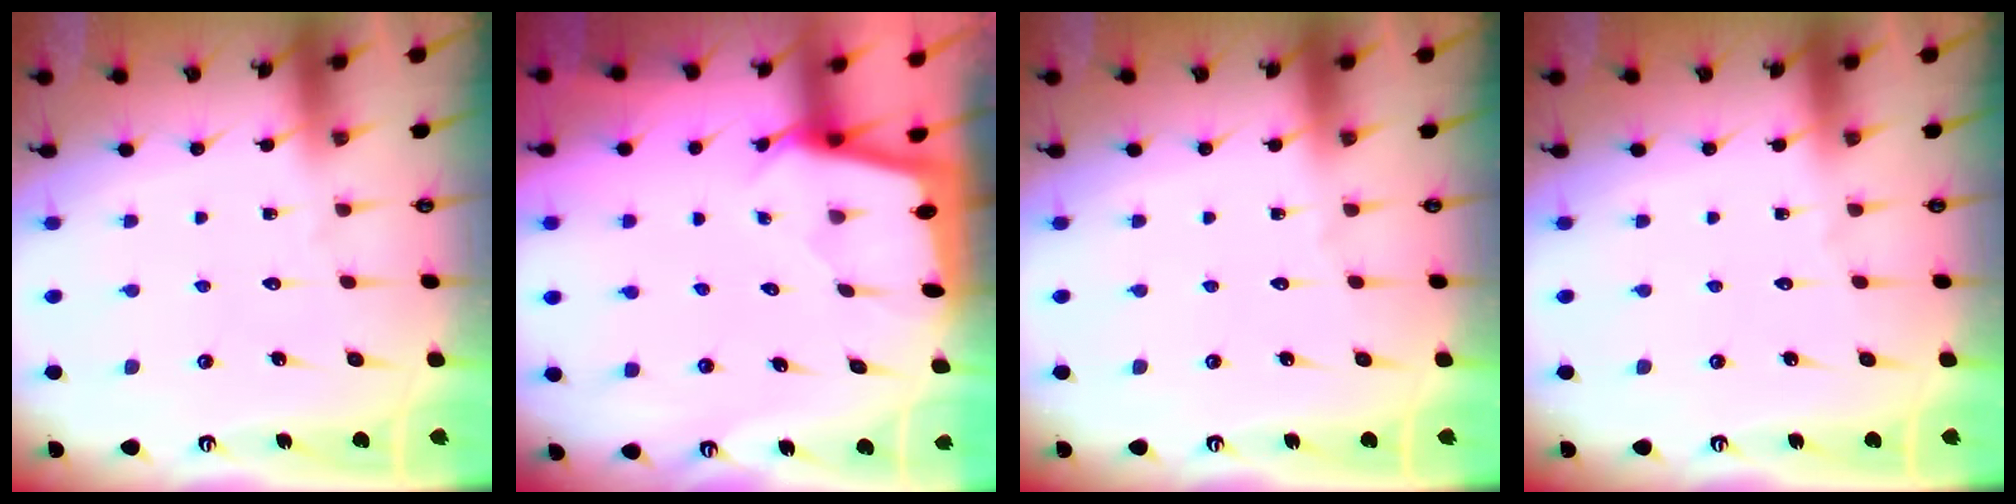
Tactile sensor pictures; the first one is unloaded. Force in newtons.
{"total": 1.8, "press": 1.8, "slide": 0.2}
{"total": 0.0}
{"total": 0.0}